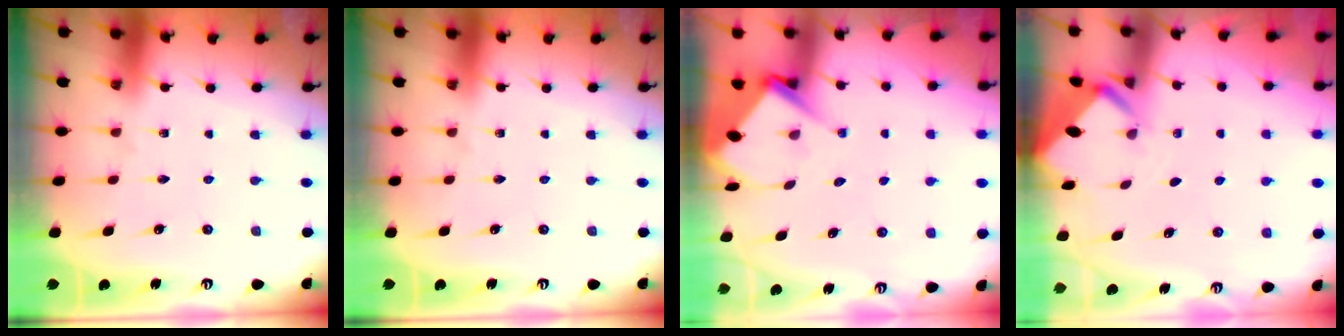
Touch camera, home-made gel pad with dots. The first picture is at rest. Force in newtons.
{"total": 0.0}
{"total": 6.8, "press": 6.8, "slide": 0.5}
{"total": 2.2, "press": 2.2, "slide": 0.2}